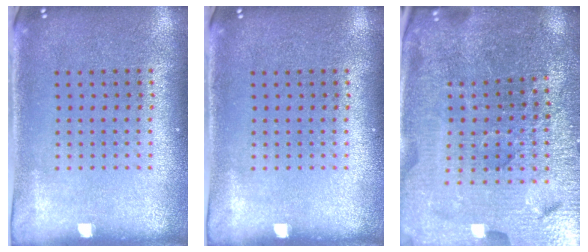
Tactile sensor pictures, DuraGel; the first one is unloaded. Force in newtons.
{"total": 0.0}
{"total": 5.0, "press": 4.8, "slide": 1.5}